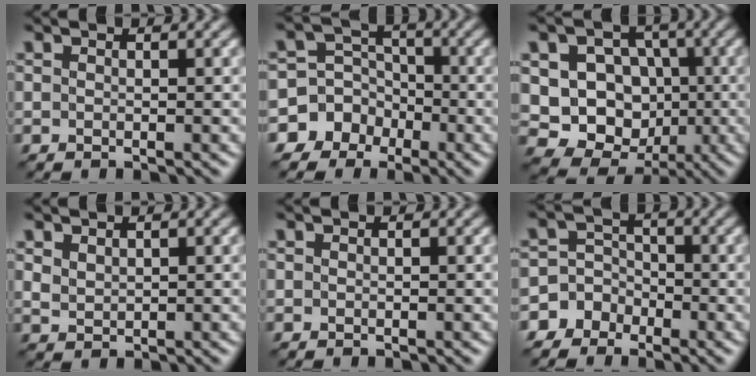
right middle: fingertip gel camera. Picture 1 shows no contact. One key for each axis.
{"total": 8.1, "fx": -4.3, "fy": 6.8, "fz": 0.2, "tx": 0.006, "ty": -0.004, "tz": -0.091}
{"total": 11.3, "fx": 0.1, "fy": 10.1, "fz": 5.0, "tx": -0.105, "ty": 0.023, "tz": -0.019}
{"total": 1.5, "fx": 0.9, "fy": 0.9, "fz": 0.7, "tx": -0.019, "ty": -0.003, "tz": 0.024}
{"total": 0.0}
{"total": 5.7, "fx": -3.4, "fy": 4.6, "fz": 0.0, "tx": 0.024, "ty": 0.000, "tz": -0.078}